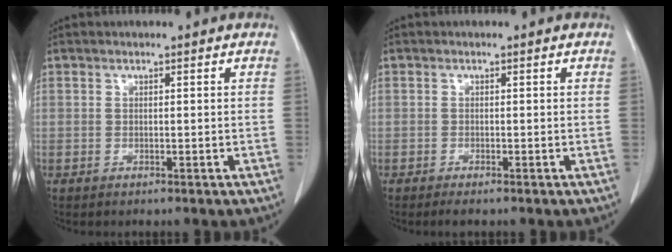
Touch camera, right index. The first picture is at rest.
{"total": 1.1, "force": [-0.9, 0.1, 0.6], "torque": [-0.012, -0.003, -0.014]}